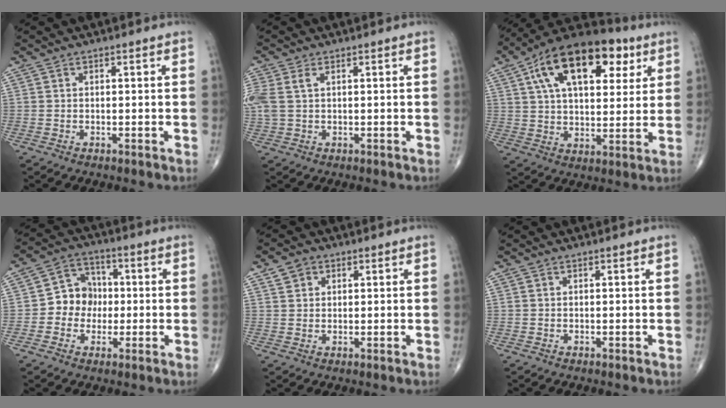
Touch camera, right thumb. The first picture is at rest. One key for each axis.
{"total": 5.4, "fx": 1.4, "fy": 3.1, "fz": 4.2, "tx": -0.132, "ty": 0.021, "tz": 0.036}
{"total": 21.8, "fx": 8.8, "fy": 11.6, "fz": 16.2, "tx": -0.243, "ty": 0.003, "tz": 0.141}
{"total": 8.1, "fx": -0.7, "fy": 7.1, "fz": 3.7, "tx": -0.023, "ty": 0.026, "tz": -0.026}
{"total": 3.2, "fx": 1.5, "fy": 2.6, "fz": 1.2, "tx": -0.010, "ty": -0.002, "tz": 0.024}
{"total": 0.0}